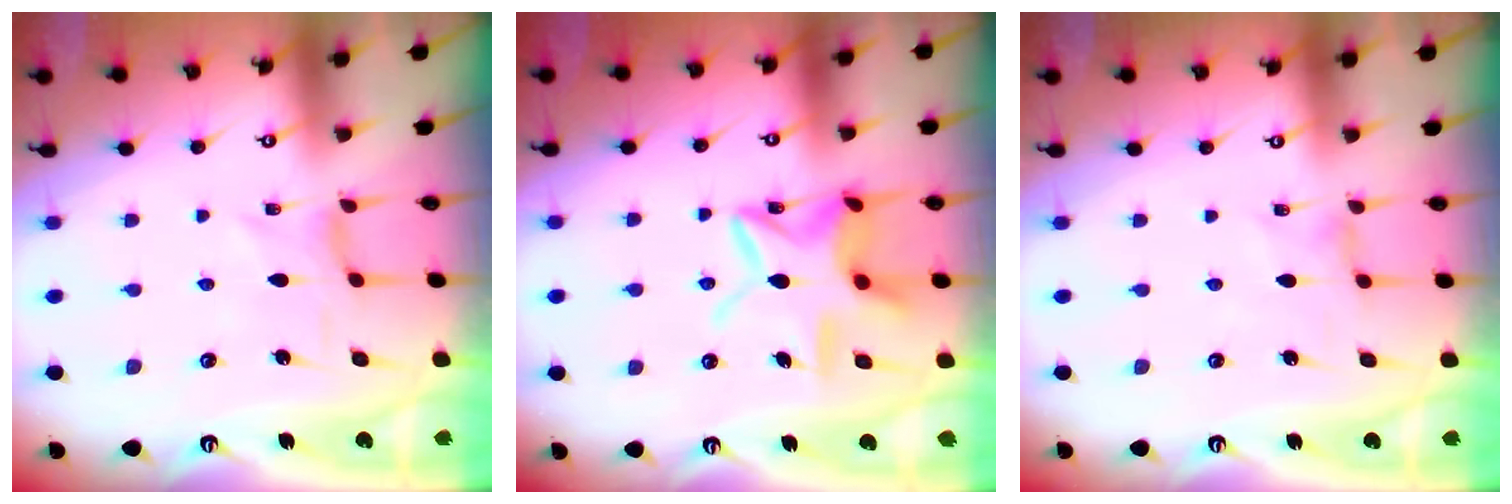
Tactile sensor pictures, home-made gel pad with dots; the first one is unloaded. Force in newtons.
{"total": 13.8, "press": 13.8, "slide": 1.2}
{"total": 1.2, "press": 1.2, "slide": 0.1}